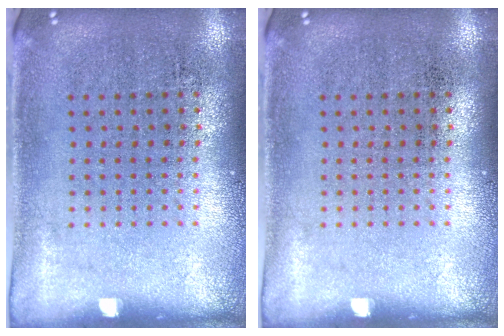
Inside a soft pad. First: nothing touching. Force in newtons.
{"total": 0.0}